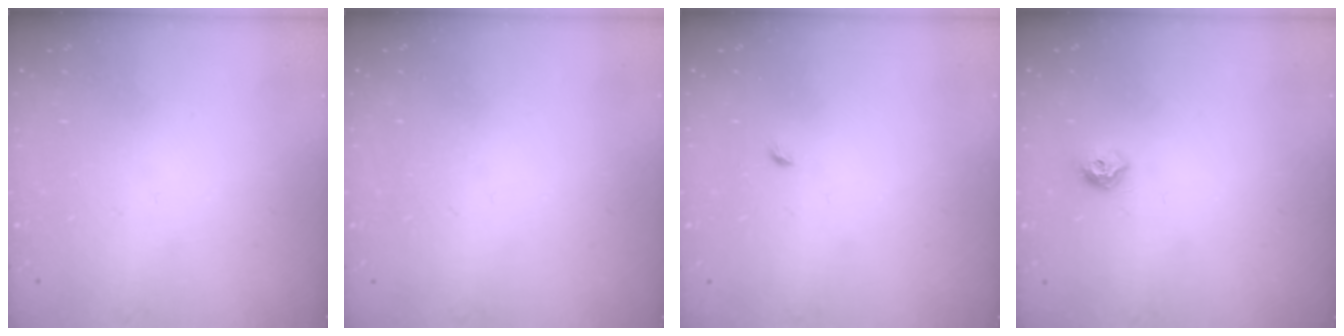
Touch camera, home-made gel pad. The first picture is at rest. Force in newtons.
{"total": 0.8, "press": 0.8, "slide": 0.0}
{"total": 2.7, "press": 2.6, "slide": 0.6}
{"total": 7.3, "press": 7.2, "slide": 0.9}